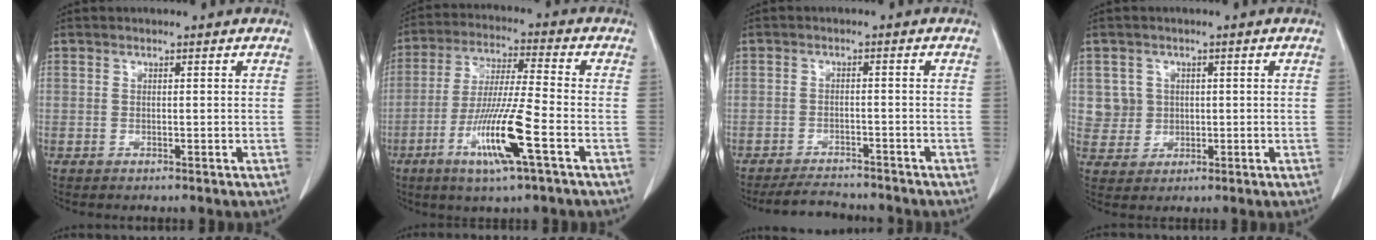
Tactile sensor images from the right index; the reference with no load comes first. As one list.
[{"total": 12.6, "force": [-5.2, 0.0, 11.5], "torque": [-0.226, -0.018, -0.098]}, {"total": 5.7, "force": [-5.4, 1.3, 1.1], "torque": [-0.016, -0.007, -0.085]}, {"total": 4.2, "force": [0.8, 4.1, 0.0], "torque": [0.009, 0.009, 0.020]}]